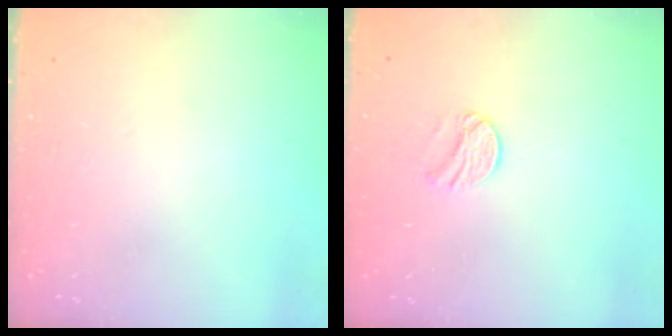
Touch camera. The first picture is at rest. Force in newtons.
{"total": 9.1, "press": 9.1, "slide": 0.6}